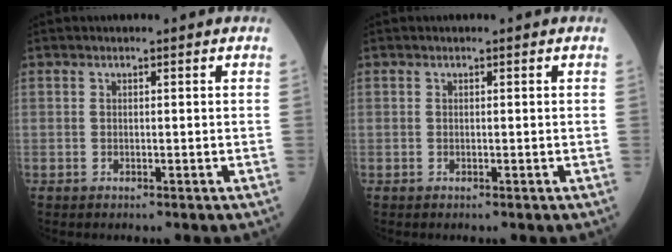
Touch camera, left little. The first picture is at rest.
{"total": 0.0}